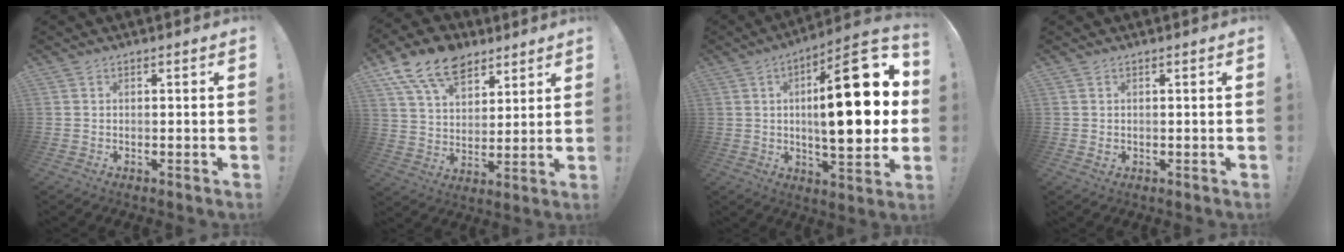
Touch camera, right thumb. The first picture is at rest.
{"total": 15.6, "force": [9.8, 9.6, 7.5], "torque": [-0.127, -0.053, 0.183]}
{"total": 25.3, "force": [3.0, 8.6, 23.6], "torque": [-0.344, -0.010, 0.037]}
{"total": 0.9, "force": [0.4, 0.7, 0.3], "torque": [0.010, -0.005, 0.004]}